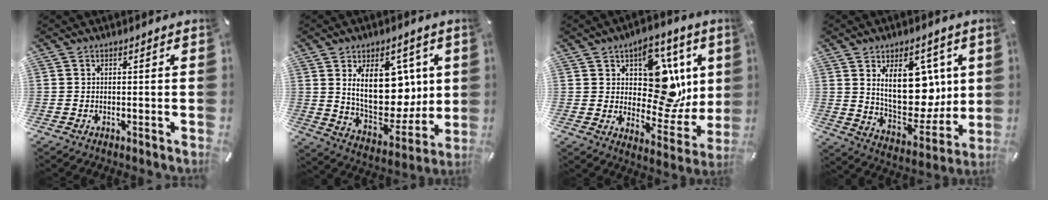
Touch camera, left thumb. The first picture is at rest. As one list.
[{"total": 18.5, "force": [4.6, 11.4, 13.8], "torque": [-0.223, -0.029, 0.086]}, {"total": 16.2, "force": [4.4, 11.4, 10.6], "torque": [-0.123, -0.039, 0.083]}, {"total": 18.3, "force": [5.3, 10.8, 13.8], "torque": [-0.217, -0.035, 0.093]}]